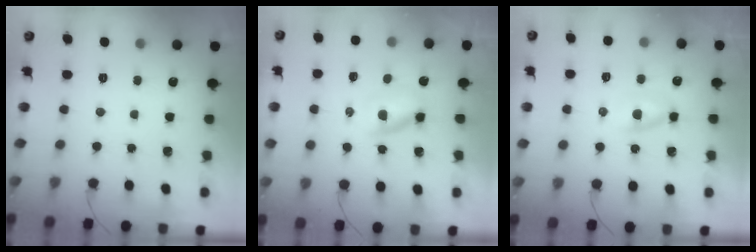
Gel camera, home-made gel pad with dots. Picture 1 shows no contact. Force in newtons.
{"total": 3.3, "press": 3.3, "slide": 0.7}
{"total": 3.5, "press": 3.3, "slide": 1.1}